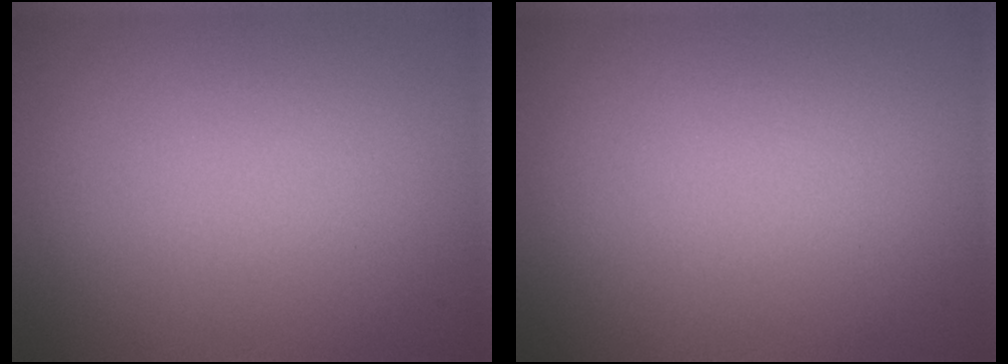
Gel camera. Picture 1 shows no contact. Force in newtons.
{"total": 0.0}